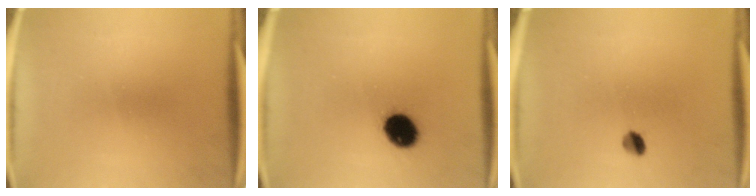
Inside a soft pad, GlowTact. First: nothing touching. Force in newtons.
{"total": 9.2}
{"total": 2.5}